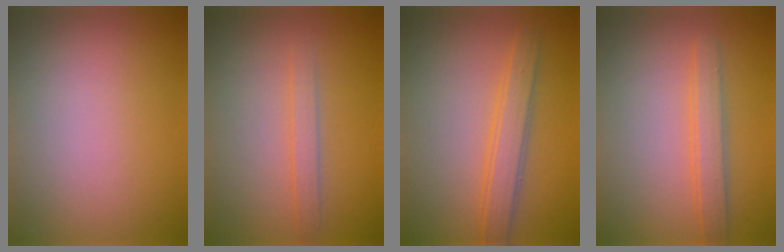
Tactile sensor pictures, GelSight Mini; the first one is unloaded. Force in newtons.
{"total": 1.8, "press": 1.8, "slide": 0.0}
{"total": 3.0, "press": 3.0, "slide": 0.0}
{"total": 2.5, "press": 2.5, "slide": 0.1}